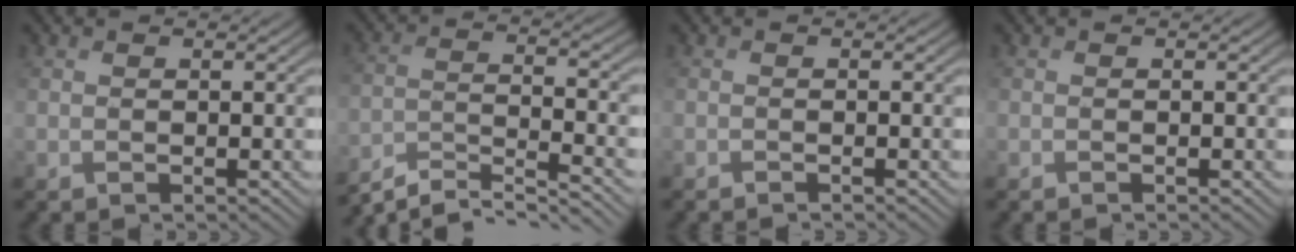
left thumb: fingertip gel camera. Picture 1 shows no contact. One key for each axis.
{"total": 7.7, "fx": -6.5, "fy": 1.6, "fz": 3.8, "tx": -0.078, "ty": -0.006, "tz": -0.121}
{"total": 0.6, "fx": -0.5, "fy": 0.0, "fz": 0.1, "tx": -0.002, "ty": -0.002, "tz": -0.012}
{"total": 0.0}